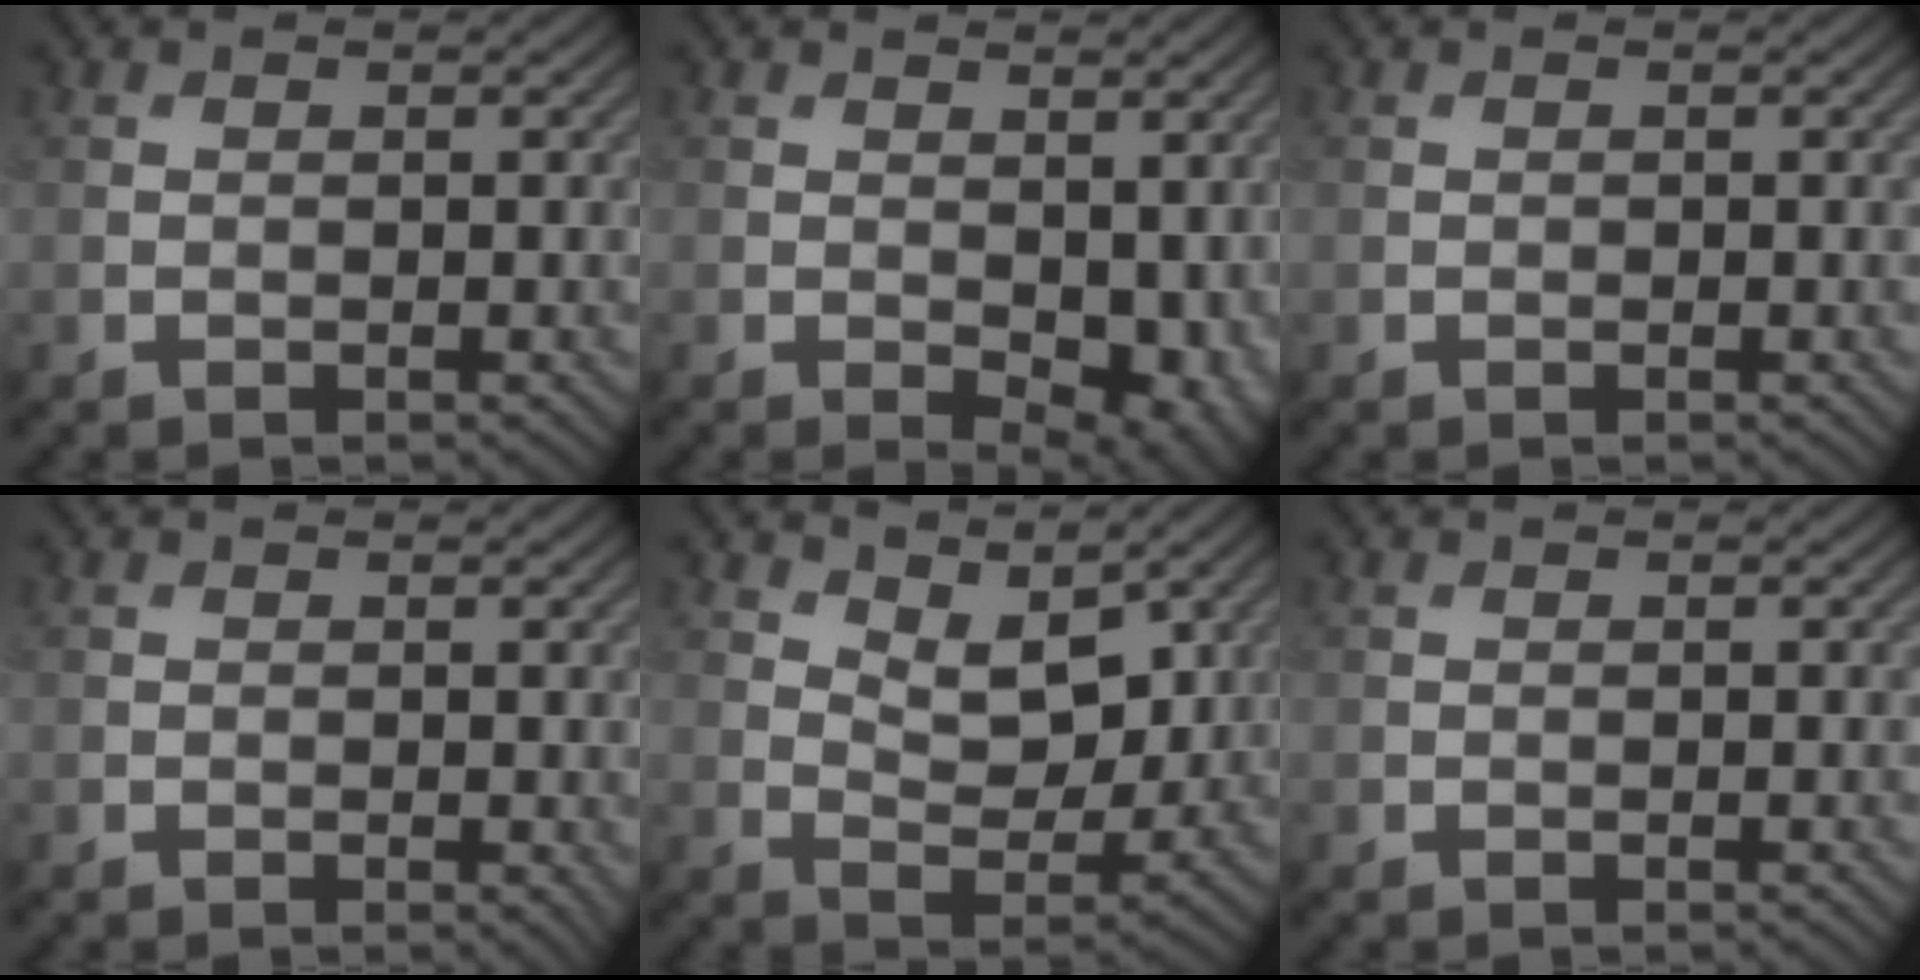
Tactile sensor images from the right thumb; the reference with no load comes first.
{"total": 7.0, "force": [-0.8, 4.2, 5.5], "torque": [-0.073, -0.023, 0.009]}
{"total": 0.0}
{"total": 0.7, "force": [0.0, 0.4, 0.6], "torque": [-0.005, -0.005, 0.001]}
{"total": 6.4, "force": [4.2, 3.0, 3.8], "torque": [-0.074, -0.012, 0.066]}
{"total": 0.0}